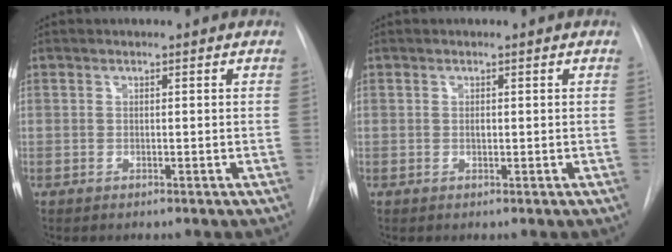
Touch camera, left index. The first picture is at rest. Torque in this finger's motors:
{"motor_torque": [0.43, -0.11, 0.01, 0.02]}